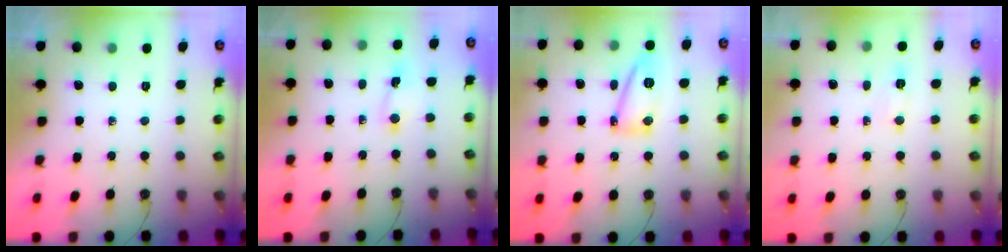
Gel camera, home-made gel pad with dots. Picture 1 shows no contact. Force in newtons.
{"total": 1.4, "press": 1.4, "slide": 0.1}
{"total": 9.7, "press": 9.6, "slide": 0.7}
{"total": 4.7, "press": 4.4, "slide": 1.7}